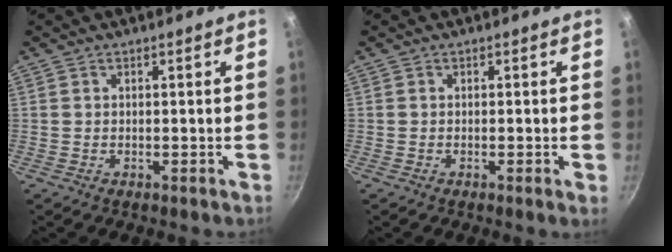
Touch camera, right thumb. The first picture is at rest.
{"total": 0.9, "force": [-0.3, -0.1, 0.8], "torque": [-0.013, -0.003, -0.007]}